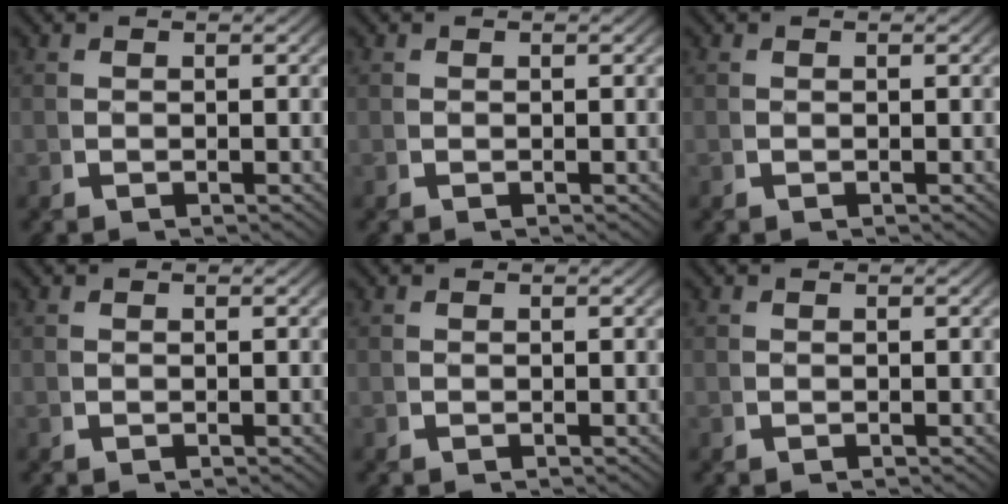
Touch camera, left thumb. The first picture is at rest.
{"total": 0.0}
{"total": 0.0}
{"total": 0.0}
{"total": 0.0}
{"total": 0.0}